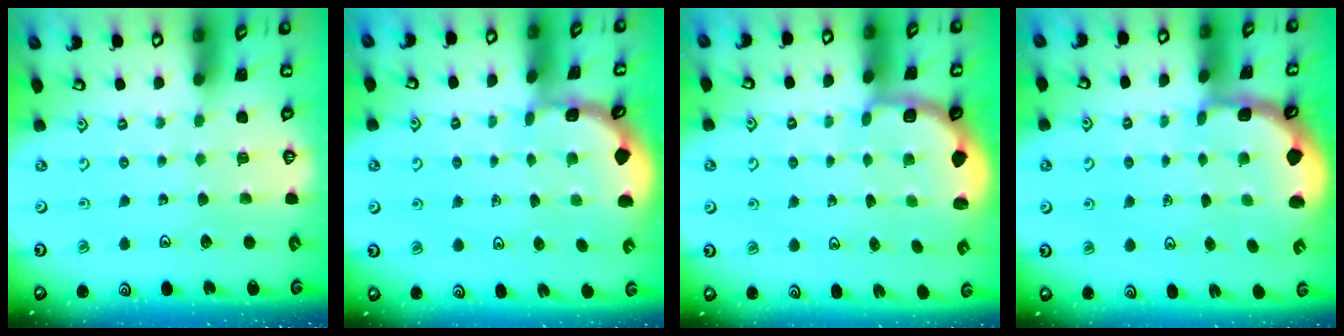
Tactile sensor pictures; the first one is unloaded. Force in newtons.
{"total": 1.5, "press": 1.4, "slide": 0.3}
{"total": 2.3, "press": 2.2, "slide": 0.6}
{"total": 1.8, "press": 1.8, "slide": 0.5}